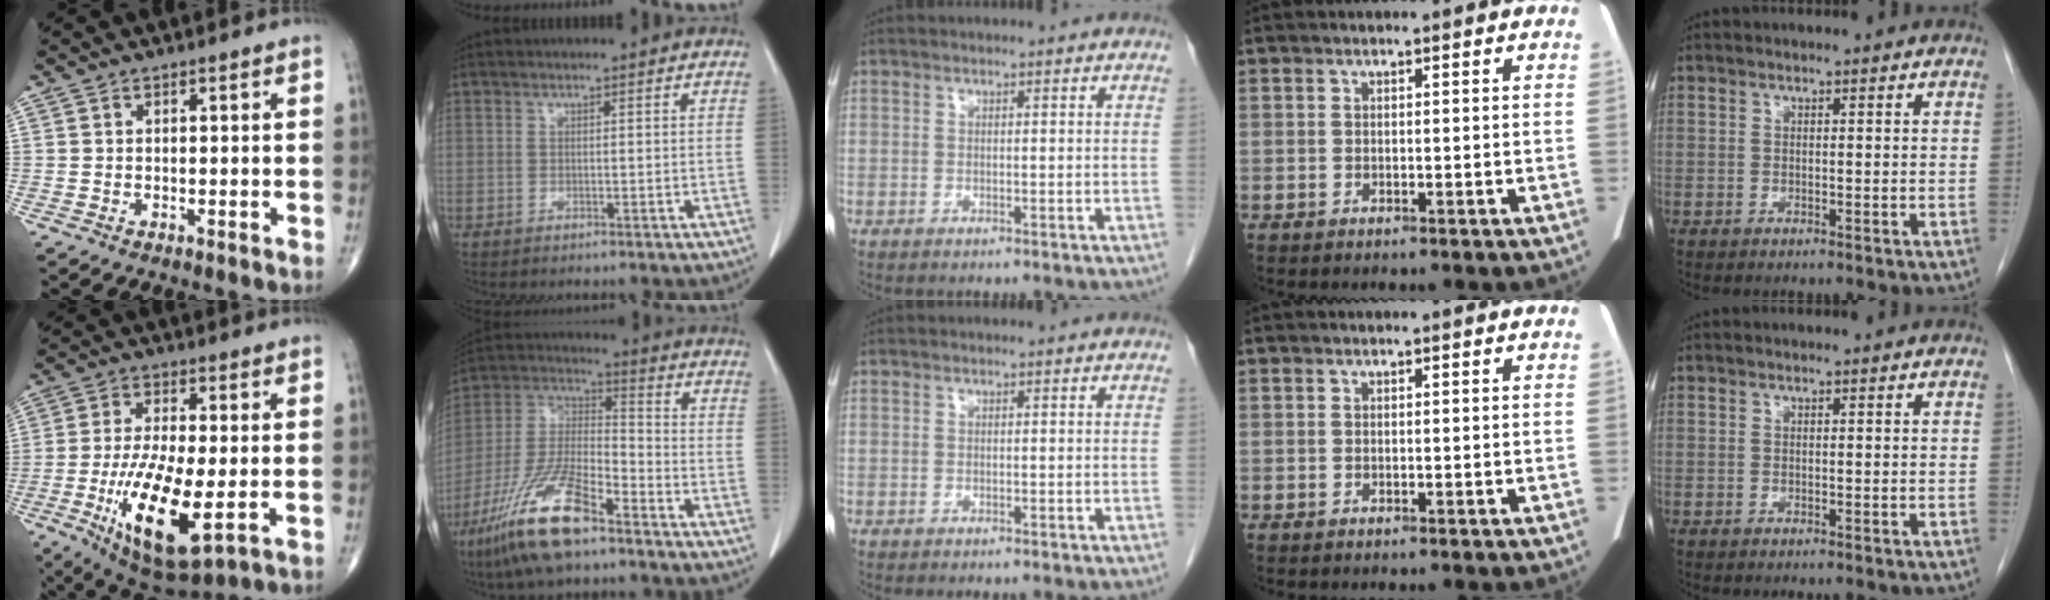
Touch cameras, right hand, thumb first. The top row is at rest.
{"thumb": {"total": 16.6, "force": [-4.3, 5.6, 15.0], "torque": [-0.284, -0.017, -0.062]}, "index": {"total": 15.6, "force": [-10.0, 3.8, 11.3], "torque": [-0.238, -0.013, -0.190]}}